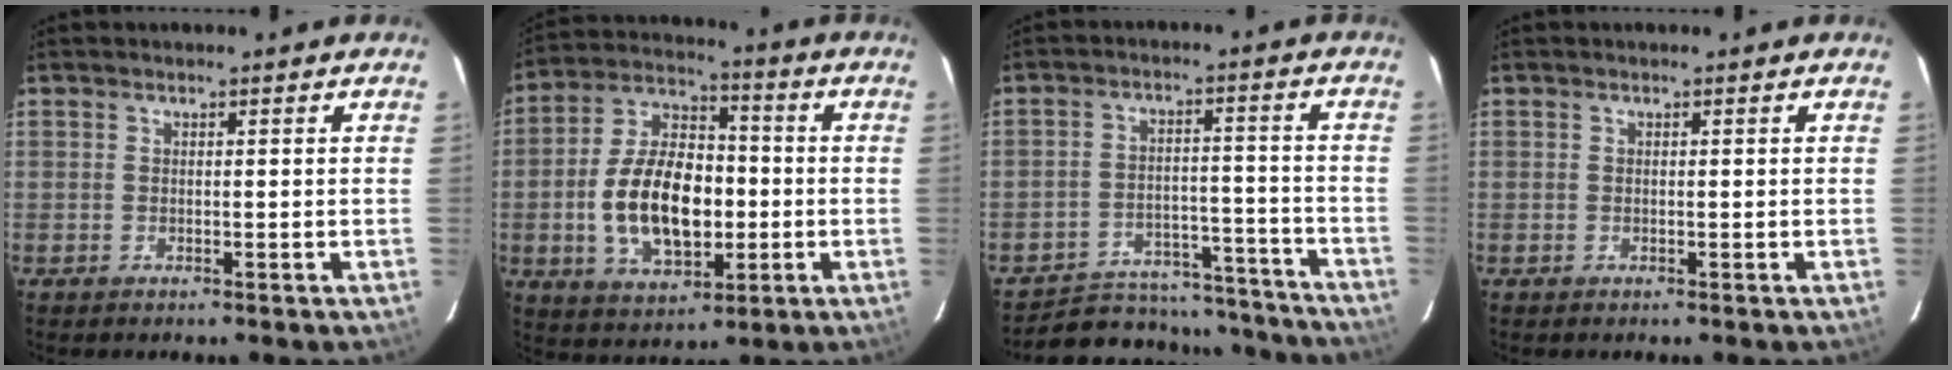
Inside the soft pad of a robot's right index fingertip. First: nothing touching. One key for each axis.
{"total": 16.7, "fx": -2.6, "fy": 9.5, "fz": 13.5, "tx": -0.270, "ty": 0.015, "tz": -0.035}
{"total": 19.9, "fx": -17.8, "fy": 7.4, "fz": 5.2, "tx": -0.110, "ty": 0.038, "tz": -0.216}
{"total": 0.0}